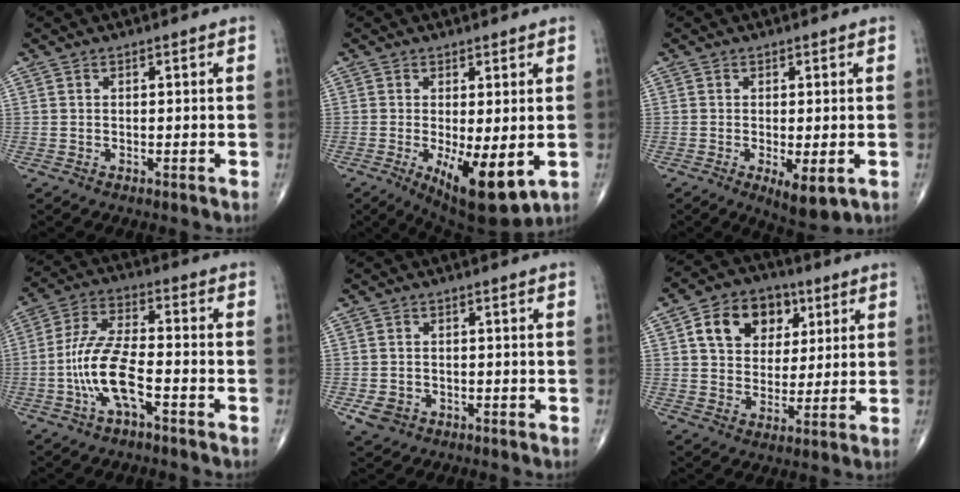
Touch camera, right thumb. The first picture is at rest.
{"total": 10.9, "force": [-2.5, 3.9, 9.9], "torque": [-0.151, -0.027, -0.026]}
{"total": 5.6, "force": [-1.6, 2.0, 4.9], "torque": [-0.077, -0.017, -0.018]}
{"total": 11.4, "force": [-3.9, 4.2, 9.8], "torque": [-0.208, 0.037, -0.077]}
{"total": 3.8, "force": [-1.5, 3.0, 1.6], "torque": [-0.028, 0.003, -0.019]}
{"total": 12.8, "force": [4.6, 9.6, 7.0], "torque": [-0.079, -0.004, 0.074]}